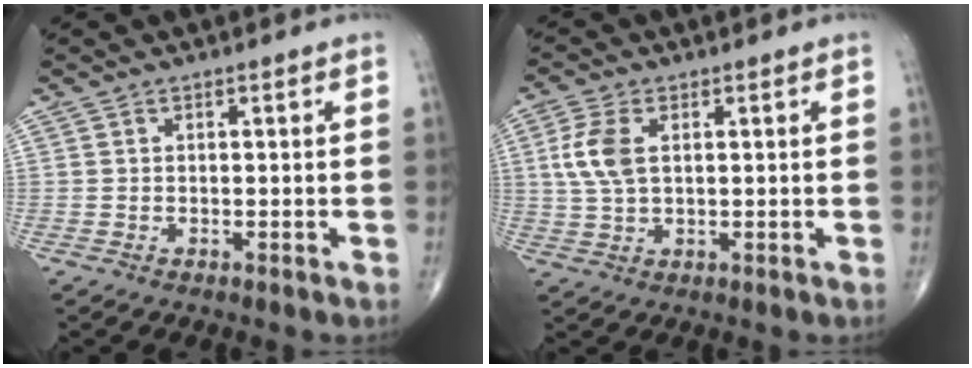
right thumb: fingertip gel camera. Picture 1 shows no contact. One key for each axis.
{"total": 6.6, "fx": 1.5, "fy": 3.6, "fz": 5.3, "tx": -0.126, "ty": 0.004, "tz": 0.030}